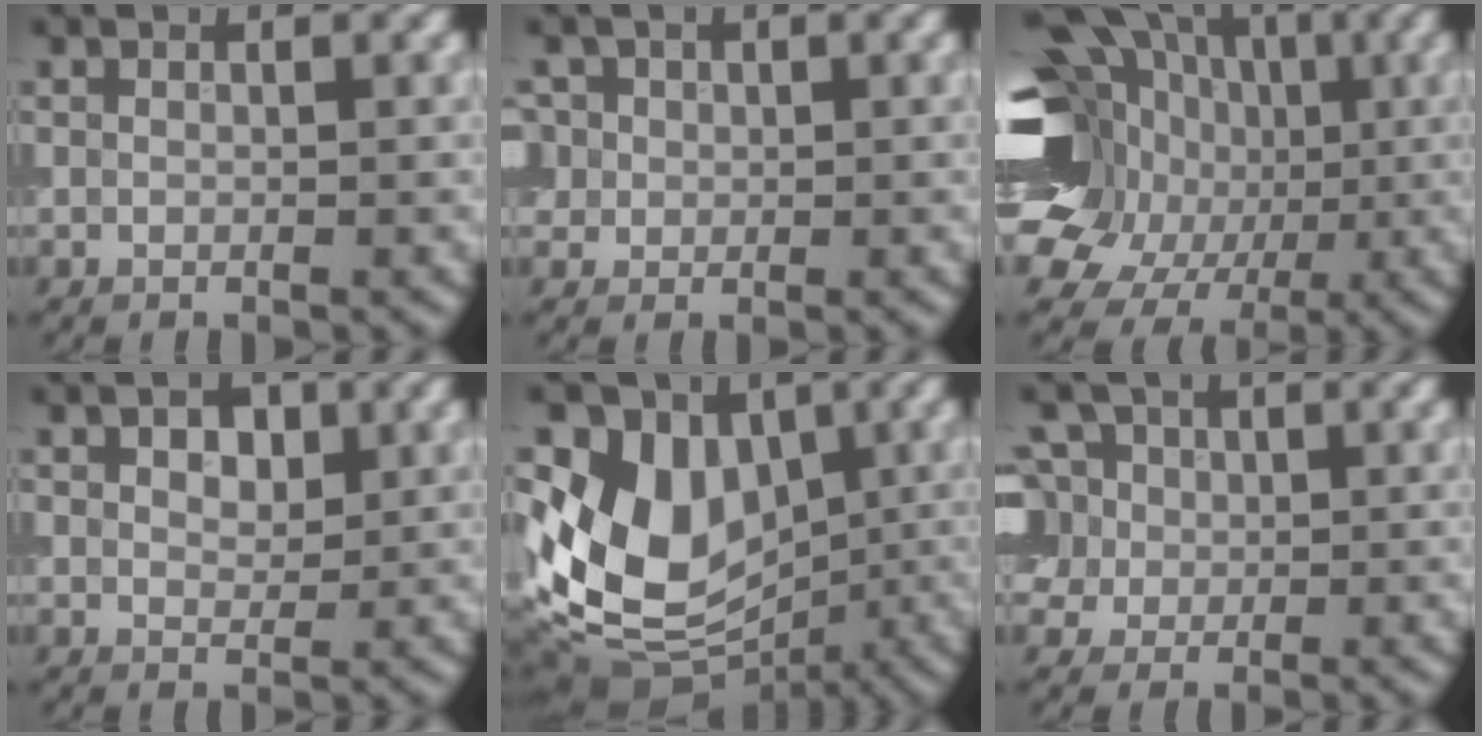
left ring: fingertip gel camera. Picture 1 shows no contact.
{"total": 4.2, "force": [1.6, 3.5, 1.7], "torque": [-0.031, 0.017, 0.015]}
{"total": 20.6, "force": [1.0, 17.7, 10.6], "torque": [-0.218, 0.032, -0.013]}
{"total": 3.3, "force": [1.5, 1.9, 2.2], "torque": [-0.032, 0.007, 0.018]}
{"total": 11.2, "force": [-0.2, 9.1, 6.6], "torque": [-0.111, 0.006, -0.014]}
{"total": 7.9, "force": [2.5, 6.5, 3.9], "torque": [-0.067, 0.031, 0.015]}